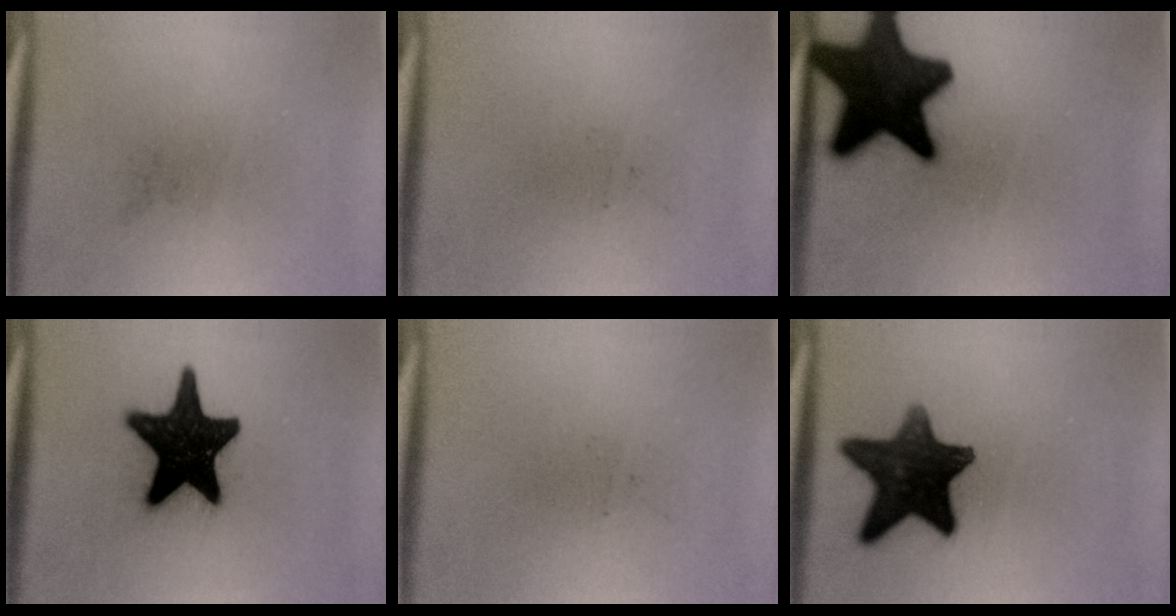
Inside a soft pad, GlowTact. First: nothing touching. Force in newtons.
{"total": 0.0}
{"total": 18.0}
{"total": 19.7}
{"total": 0.0}
{"total": 13.5}